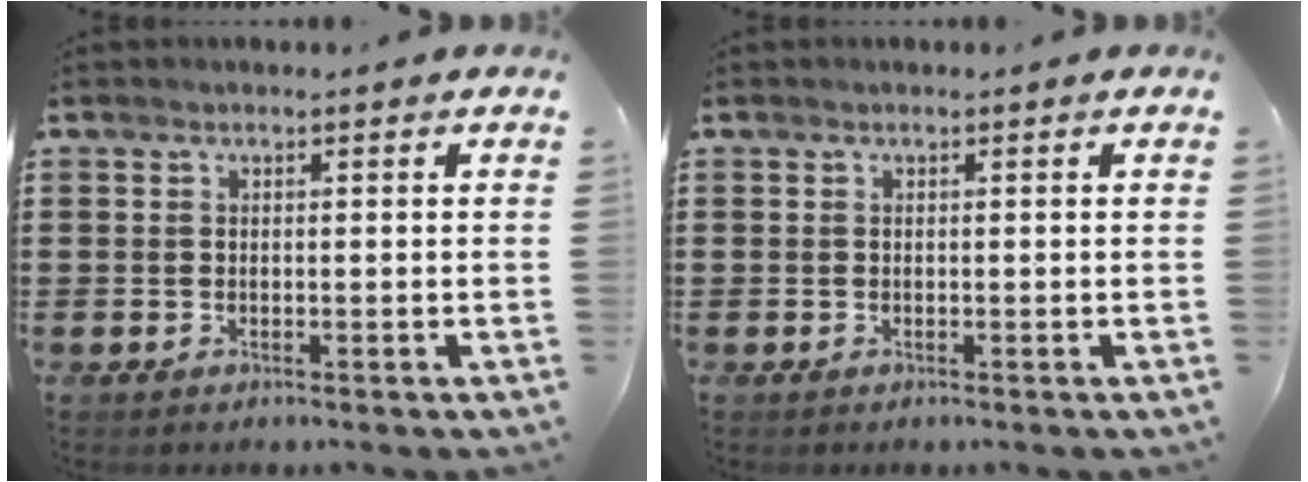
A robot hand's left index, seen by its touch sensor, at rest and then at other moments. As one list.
[{"total": 0.0}]